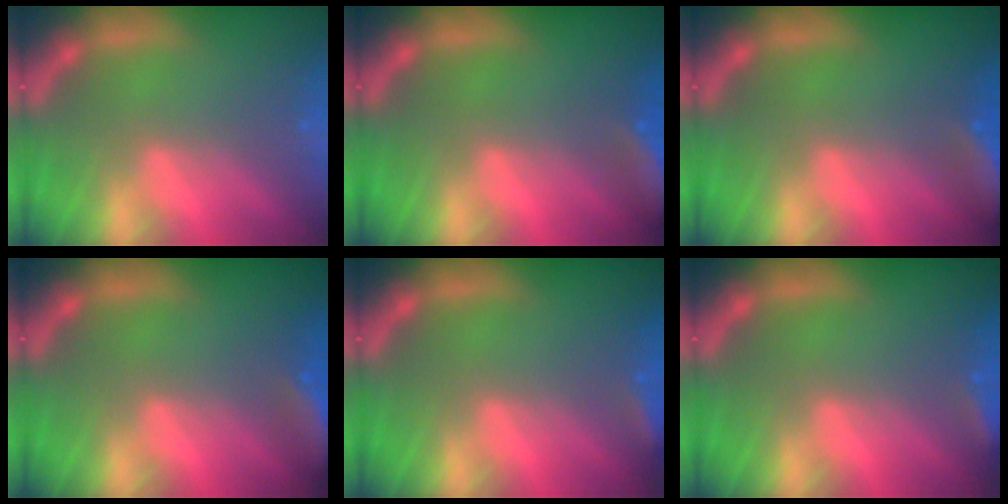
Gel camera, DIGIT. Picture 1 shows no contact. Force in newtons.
{"total": 7.0}
{"total": 7.0}
{"total": 6.5}
{"total": 2.4}
{"total": 2.4}